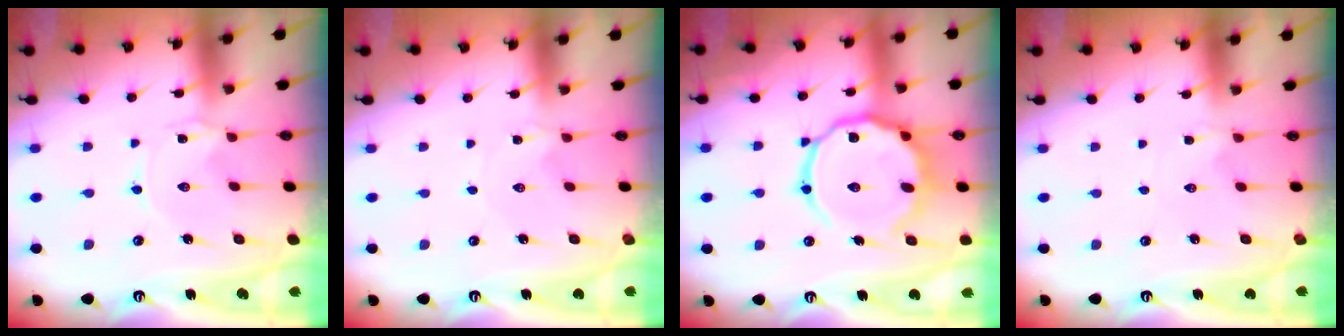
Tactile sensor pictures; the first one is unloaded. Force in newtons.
{"total": 0.0}
{"total": 15.5, "press": 15.4, "slide": 1.4}
{"total": 0.6, "press": 0.5, "slide": 0.3}